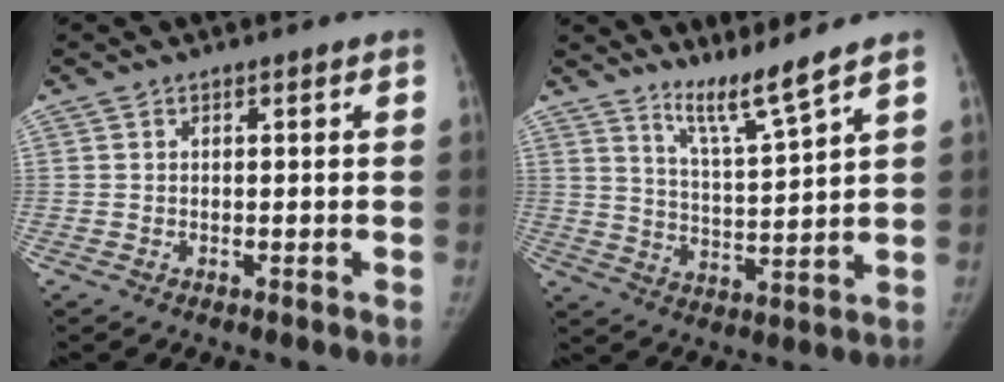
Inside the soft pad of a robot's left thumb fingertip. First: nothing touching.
{"total": 7.3, "force": [6.1, -1.1, 3.9], "torque": [-0.067, -0.062, 0.119]}